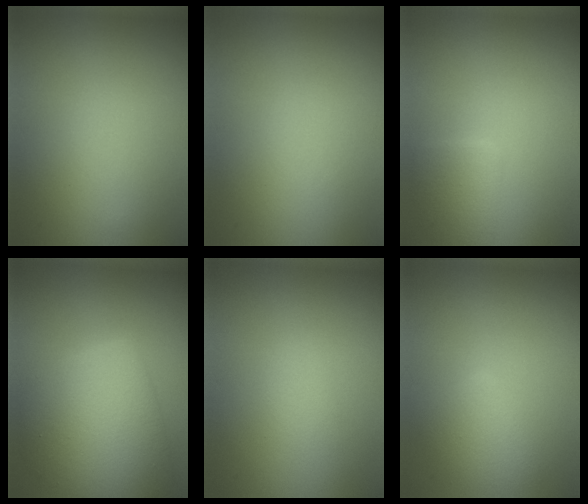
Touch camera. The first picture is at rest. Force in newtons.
{"total": 0.0}
{"total": 2.2, "press": 2.2, "slide": 0.1}
{"total": 6.8, "press": 6.8, "slide": 0.1}
{"total": 0.9, "press": 0.9, "slide": 0.1}
{"total": 2.4, "press": 2.4, "slide": 0.1}